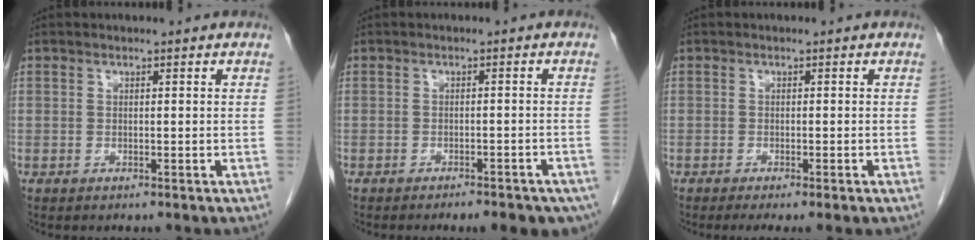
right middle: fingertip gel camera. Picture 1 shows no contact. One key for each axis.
{"total": 9.0, "fx": -7.1, "fy": 2.7, "fz": 4.8, "tx": -0.047, "ty": -0.003, "tz": -0.083}
{"total": 4.2, "fx": -2.9, "fy": 0.3, "fz": 2.9, "tx": -0.032, "ty": -0.010, "tz": -0.041}